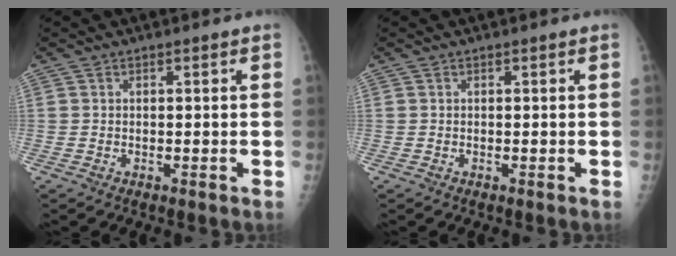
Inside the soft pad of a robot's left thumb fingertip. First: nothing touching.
{"total": 0.0}